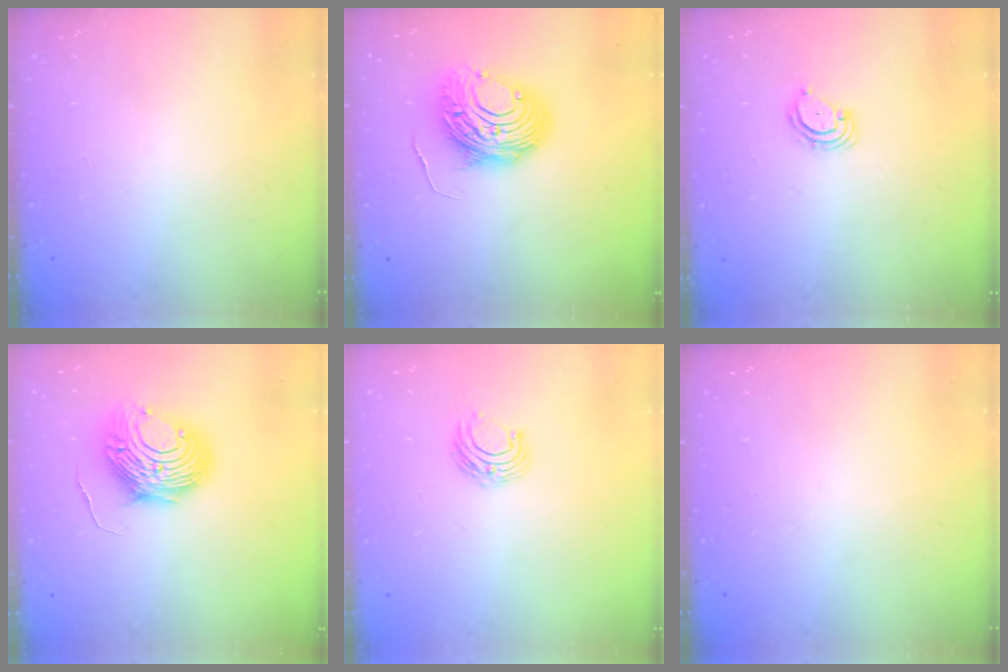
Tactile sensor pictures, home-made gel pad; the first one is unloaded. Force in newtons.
{"total": 12.3, "press": 12.2, "slide": 0.9}
{"total": 3.8, "press": 3.8, "slide": 0.3}
{"total": 10.8, "press": 10.8, "slide": 0.9}
{"total": 6.3, "press": 6.3, "slide": 0.5}
{"total": 0.0}